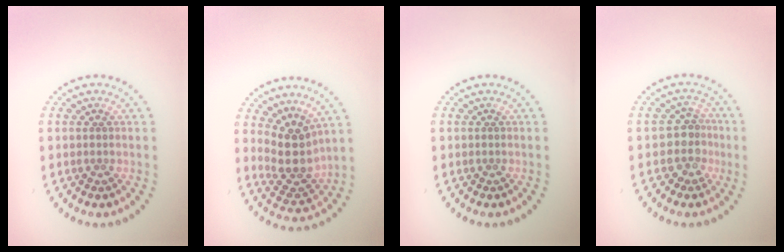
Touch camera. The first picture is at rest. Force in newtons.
{"total": 3.9, "press": 2.9, "slide": 2.6}
{"total": 0.0}
{"total": 2.5, "press": 2.0, "slide": 1.5}